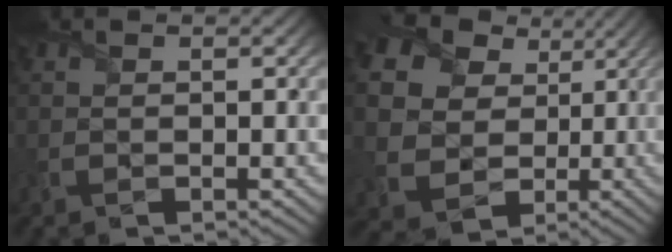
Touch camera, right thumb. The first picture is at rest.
{"total": 16.6, "force": [5.7, 13.5, 7.8], "torque": [-0.247, 0.047, 0.118]}